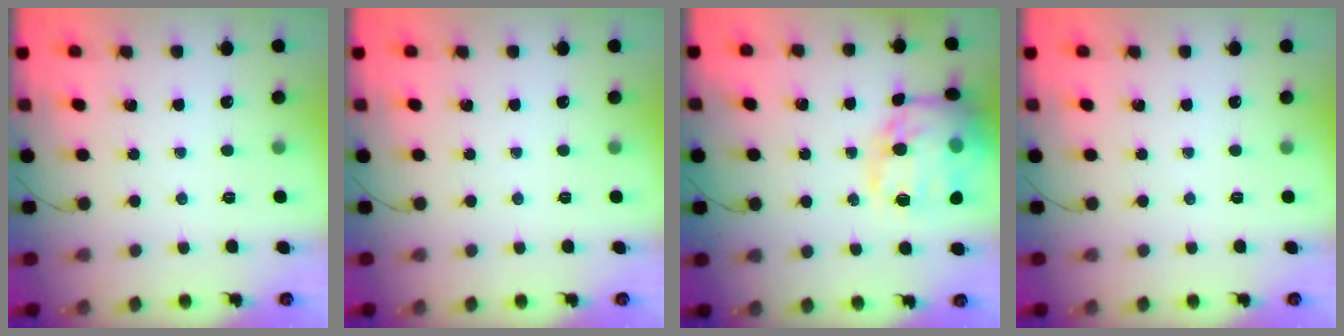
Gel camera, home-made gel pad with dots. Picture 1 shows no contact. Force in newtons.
{"total": 0.0}
{"total": 20.7, "press": 20.6, "slide": 2.2}
{"total": 0.0}